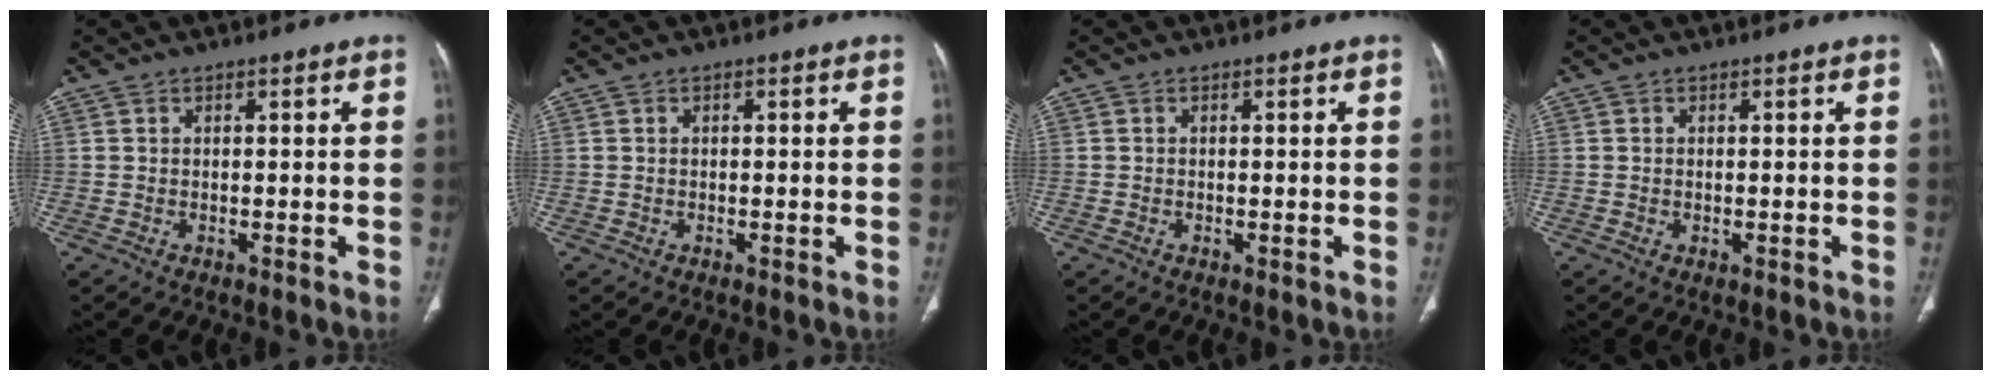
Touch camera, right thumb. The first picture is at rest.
{"total": 0.0}
{"total": 0.0}
{"total": 0.6, "force": [-0.1, 0.3, 0.4], "torque": [-0.011, -0.002, 0.000]}